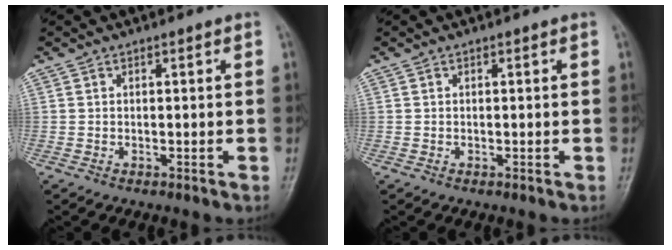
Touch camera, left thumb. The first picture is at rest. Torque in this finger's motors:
{"motor_torque": [-0.38, -0.29, 0.01, 0.10, -0.01]}